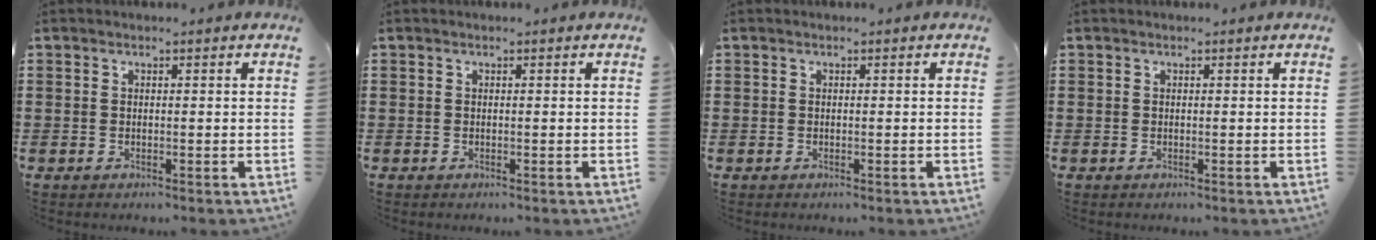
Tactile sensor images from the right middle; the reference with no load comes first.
{"total": 0.0}
{"total": 0.0}
{"total": 0.0}